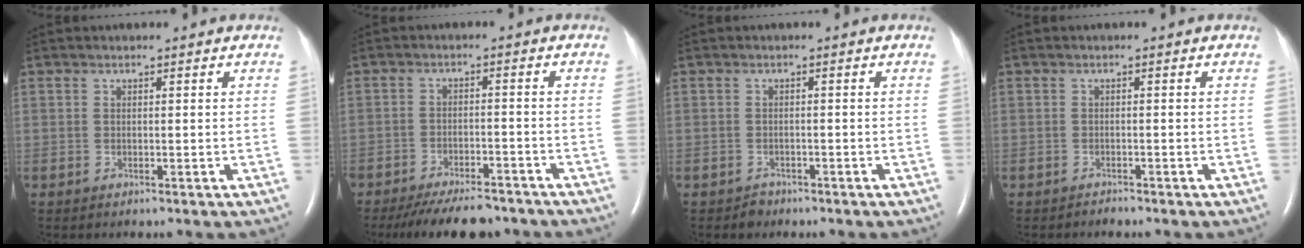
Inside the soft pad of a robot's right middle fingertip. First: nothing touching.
{"total": 11.2, "force": [-9.7, 3.3, 4.4], "torque": [-0.066, -0.004, -0.139]}
{"total": 1.4, "force": [-1.1, 0.9, -0.2], "torque": [-0.002, 0.003, -0.019]}
{"total": 0.7, "force": [-0.7, 0.1, -0.2], "torque": [-0.003, -0.004, -0.012]}